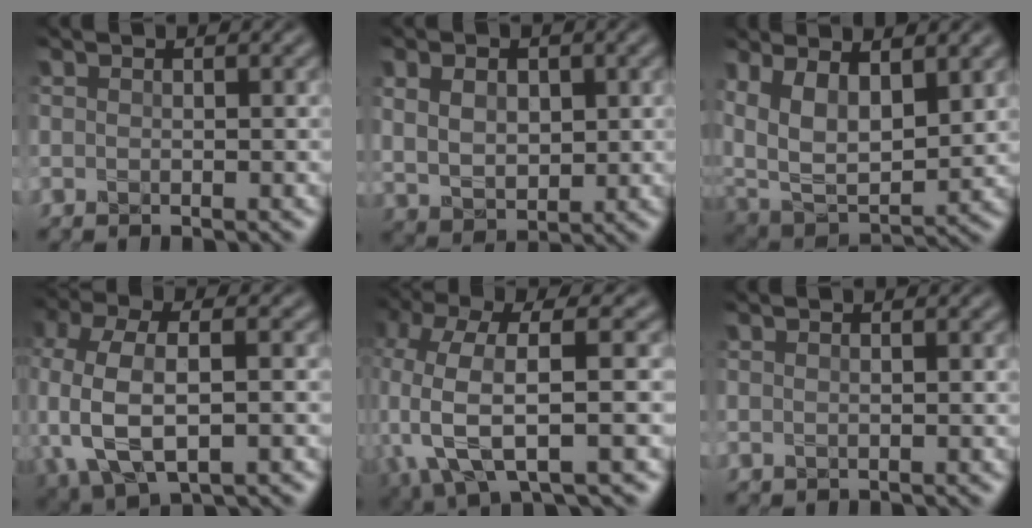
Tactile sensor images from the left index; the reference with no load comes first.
{"total": 4.0, "force": [1.3, 2.8, 2.6], "torque": [-0.050, 0.003, 0.025]}
{"total": 8.2, "force": [3.1, 4.4, 6.2], "torque": [-0.129, -0.006, 0.054]}
{"total": 8.3, "force": [-1.5, 5.0, 6.5], "torque": [-0.152, -0.005, -0.027]}
{"total": 7.9, "force": [-1.1, 3.1, 7.2], "torque": [-0.159, -0.005, -0.024]}
{"total": 0.0}